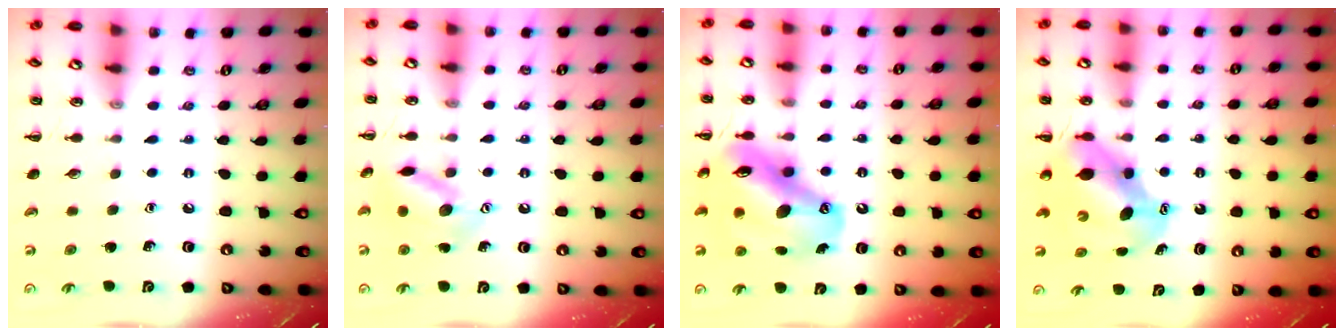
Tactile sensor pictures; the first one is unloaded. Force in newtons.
{"total": 12.1, "press": 12.1, "slide": 0.5}
{"total": 16.9, "press": 16.2, "slide": 4.9}
{"total": 6.4, "press": 6.2, "slide": 1.6}